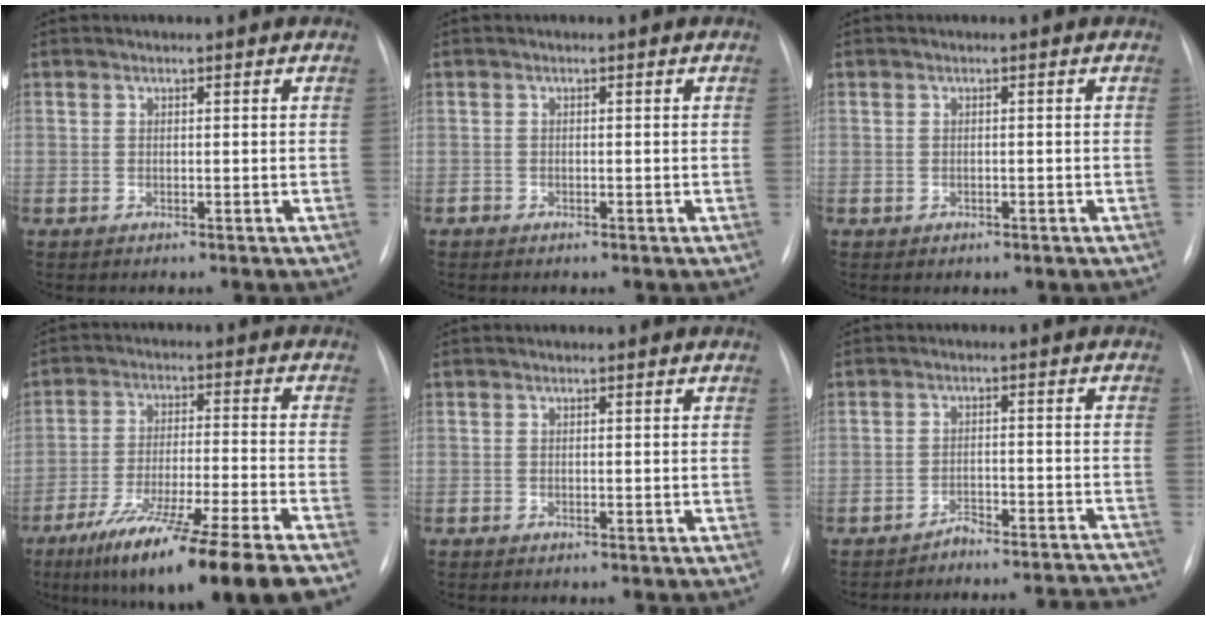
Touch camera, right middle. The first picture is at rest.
{"total": 0.6, "force": [-0.4, 0.4, 0.1], "torque": [-0.002, 0.002, -0.011]}
{"total": 0.6, "force": [-0.3, 0.5, 0.3], "torque": [-0.008, 0.000, -0.001]}
{"total": 18.1, "force": [-12.7, -0.1, 12.9], "torque": [-0.193, -0.042, -0.210]}
{"total": 0.0}
{"total": 13.7, "force": [-13.6, 0.9, 1.3], "torque": [0.008, 0.025, -0.162]}